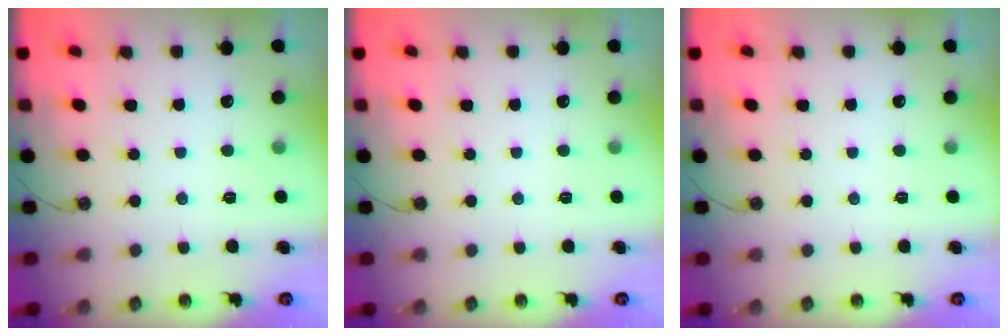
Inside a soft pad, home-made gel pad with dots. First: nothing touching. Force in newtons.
{"total": 0.0}
{"total": 0.0}